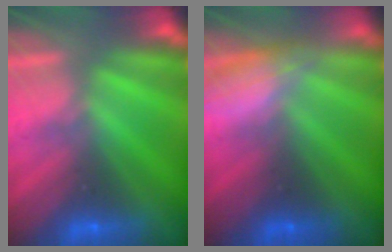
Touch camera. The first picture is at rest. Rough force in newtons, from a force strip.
{"total": 2.8}